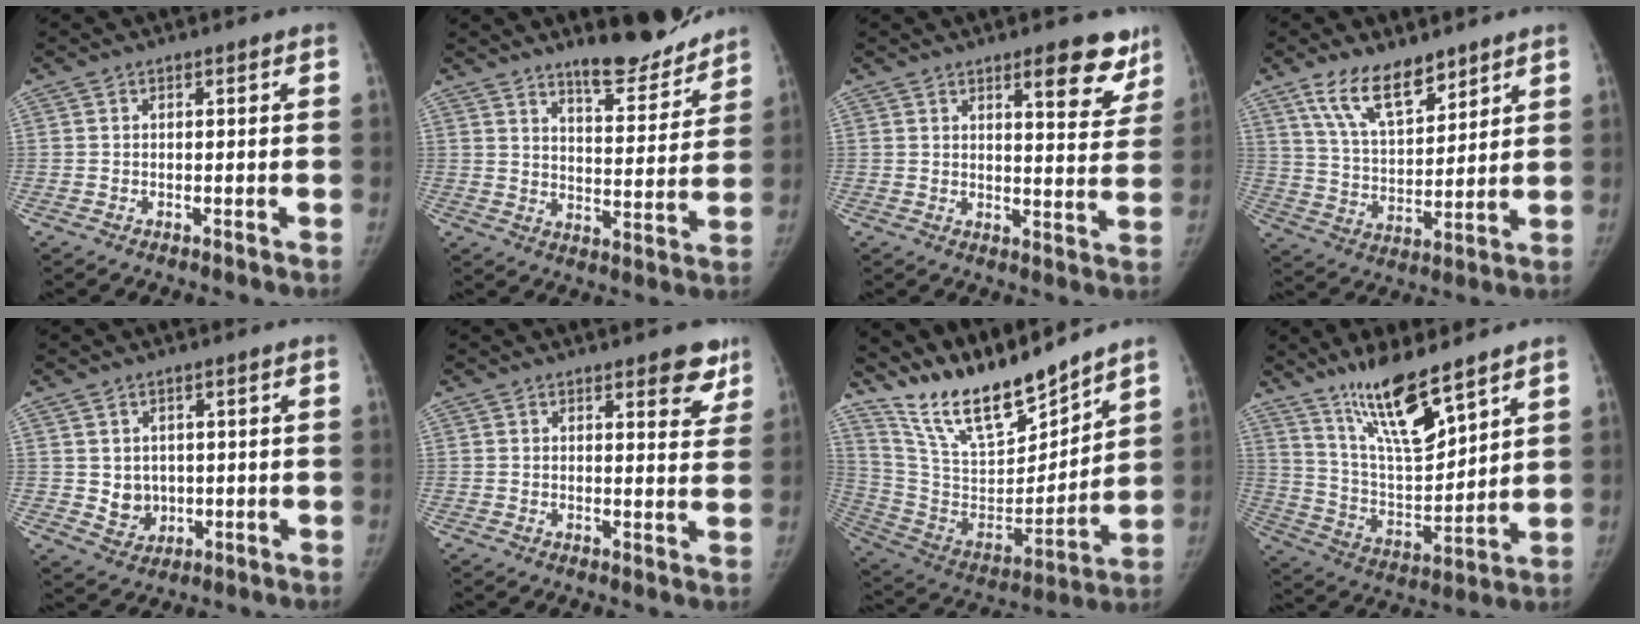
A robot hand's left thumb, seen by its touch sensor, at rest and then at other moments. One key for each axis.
{"total": 11.9, "fx": 10.1, "fy": 3.1, "fz": 5.5, "tx": -0.044, "ty": -0.072, "tz": 0.154}
{"total": 10.3, "fx": 7.0, "fy": 3.2, "fz": 6.8, "tx": -0.043, "ty": -0.041, "tz": 0.087}
{"total": 12.2, "fx": 8.5, "fy": 5.2, "fz": 6.9, "tx": -0.098, "ty": -0.051, "tz": 0.163}
{"total": 4.8, "fx": 0.4, "fy": 4.2, "fz": 2.3, "tx": -0.017, "ty": -0.007, "tz": 0.021}
{"total": 6.5, "fx": 4.3, "fy": 2.6, "fz": 4.1, "tx": -0.011, "ty": -0.022, "tz": 0.047}
{"total": 20.5, "fx": 17.8, "fy": 4.7, "fz": 8.9, "tx": -0.122, "ty": -0.105, "tz": 0.332}
{"total": 15.2, "fx": 11.1, "fy": 3.5, "fz": 9.8, "tx": -0.155, "ty": -0.072, "tz": 0.218}